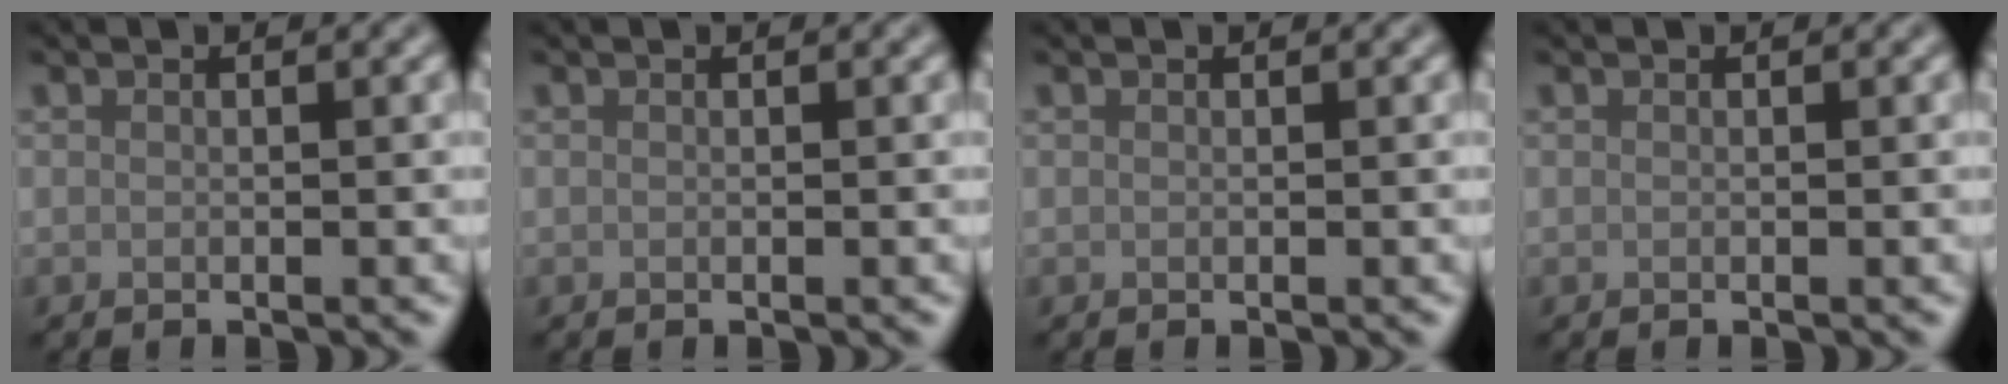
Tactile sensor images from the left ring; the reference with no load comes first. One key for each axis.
{"total": 0.0}
{"total": 0.0}
{"total": 0.0}